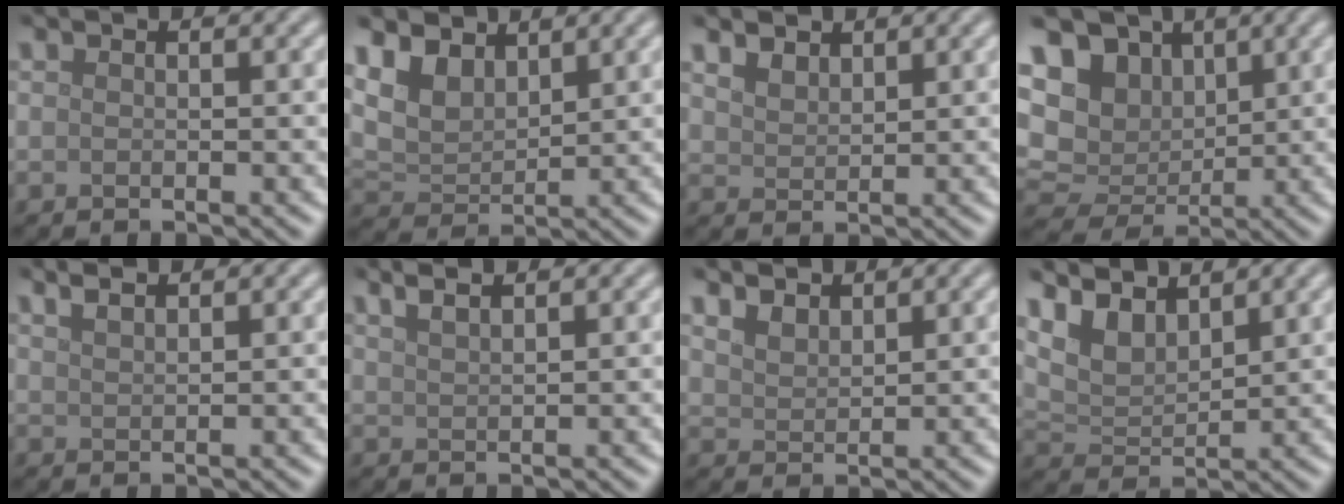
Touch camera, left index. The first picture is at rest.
{"total": 4.7, "force": [3.1, 2.8, 2.3], "torque": [-0.059, 0.000, 0.054]}
{"total": 2.2, "force": [1.8, 1.1, 0.7], "torque": [-0.023, 0.000, 0.039]}
{"total": 11.0, "force": [3.8, 8.5, 5.8], "torque": [-0.123, 0.025, 0.049]}
{"total": 1.9, "force": [1.5, 0.6, 0.9], "torque": [-0.007, 0.005, 0.016]}
{"total": 2.7, "force": [2.1, 0.9, 1.5], "torque": [-0.008, 0.012, 0.014]}
{"total": 2.7, "force": [2.2, 1.3, 0.9], "torque": [-0.028, 0.000, 0.046]}
{"total": 4.6, "force": [3.6, 2.0, 2.2], "torque": [-0.058, 0.003, 0.064]}